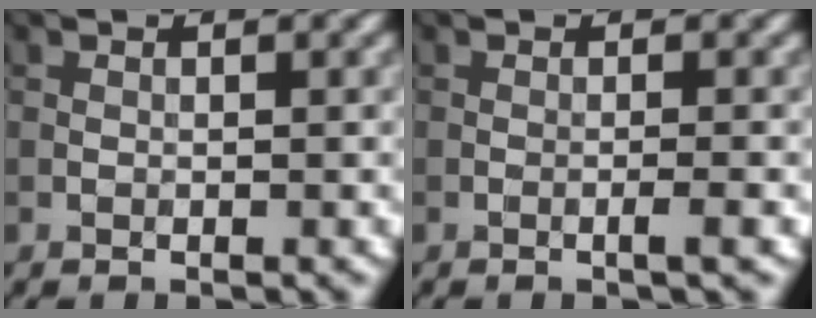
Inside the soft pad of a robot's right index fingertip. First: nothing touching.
{"total": 1.0, "force": [-0.3, 0.1, 0.9], "torque": [-0.014, 0.000, -0.009]}